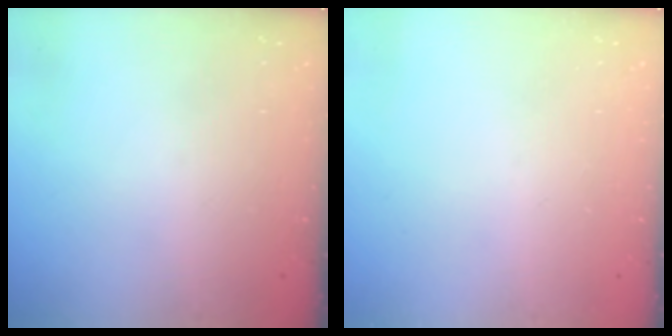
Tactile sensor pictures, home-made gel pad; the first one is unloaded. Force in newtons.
{"total": 0.0}